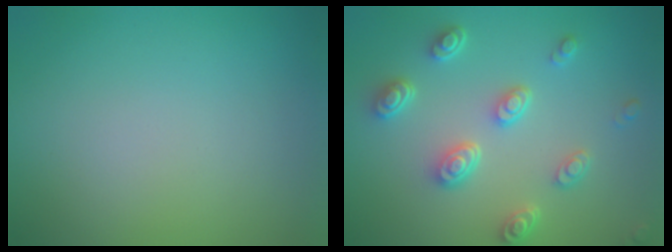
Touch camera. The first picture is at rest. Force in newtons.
{"total": 4.5, "press": 3.6, "slide": 2.6}